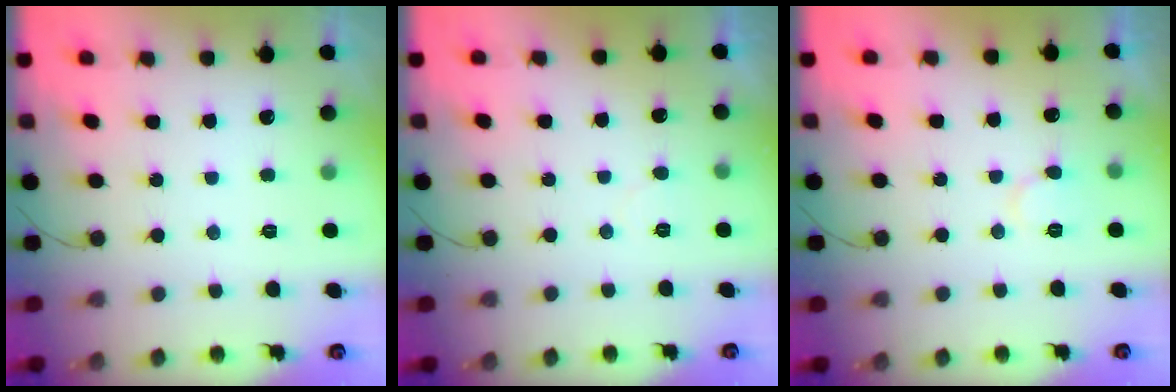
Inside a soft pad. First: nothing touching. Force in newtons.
{"total": 3.3, "press": 3.3, "slide": 0.2}
{"total": 6.4, "press": 6.4, "slide": 0.2}